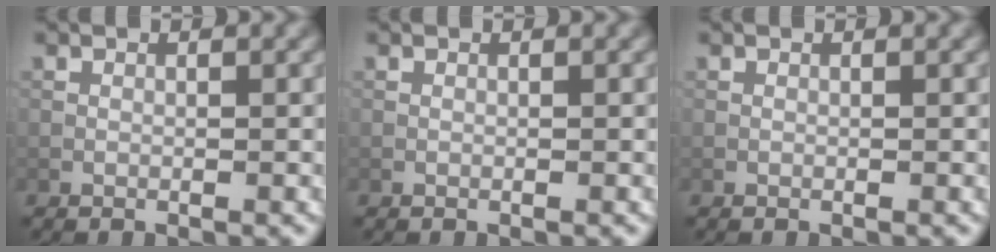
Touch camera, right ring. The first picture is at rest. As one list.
[{"total": 0.0}, {"total": 0.0}]